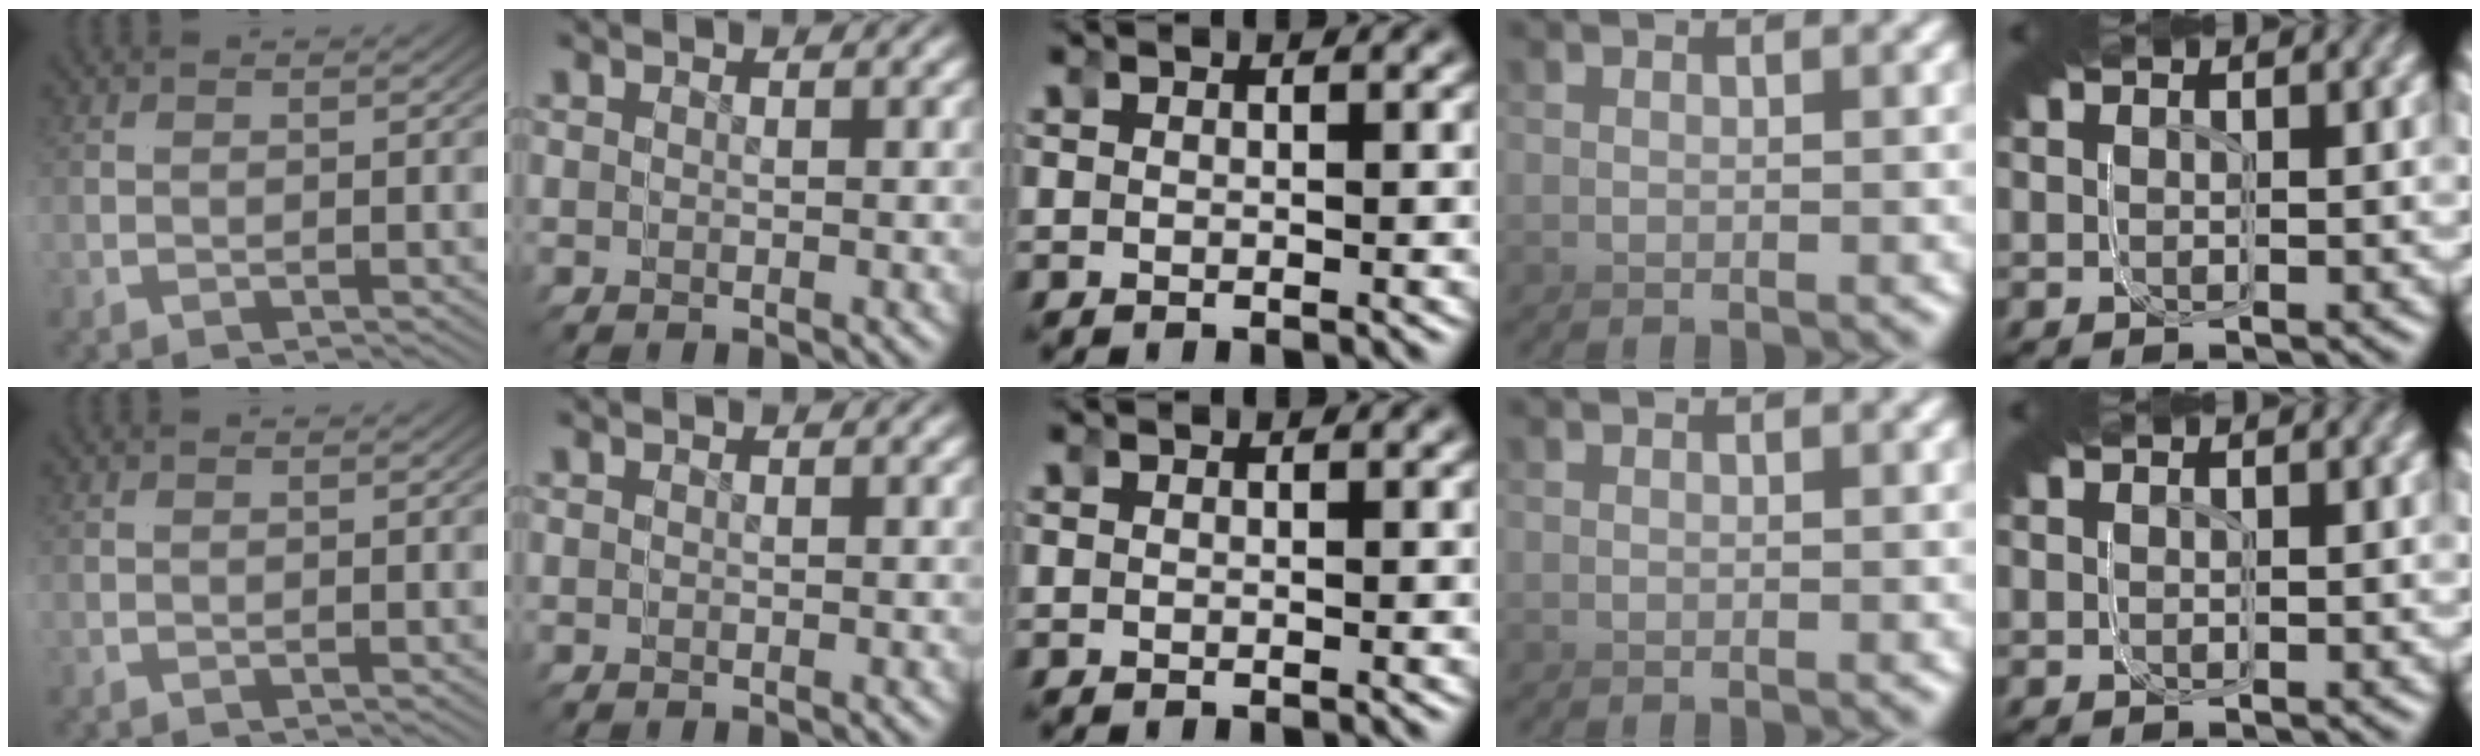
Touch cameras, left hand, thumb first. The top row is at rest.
{}